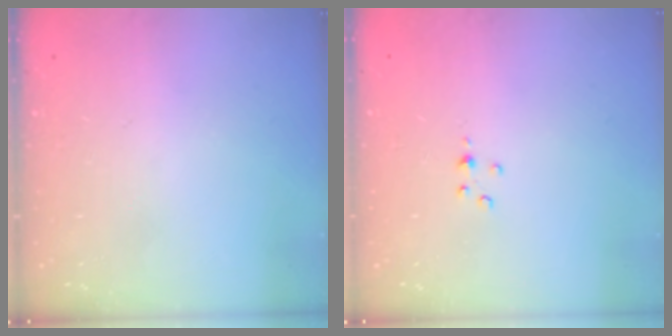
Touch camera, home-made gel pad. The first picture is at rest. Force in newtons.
{"total": 2.2, "press": 2.2, "slide": 0.4}